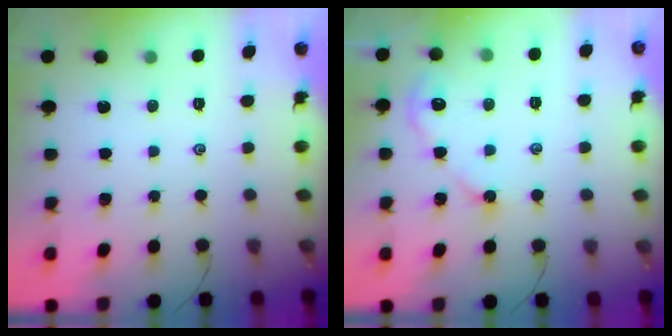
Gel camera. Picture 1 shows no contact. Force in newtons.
{"total": 5.7, "press": 5.7, "slide": 0.5}